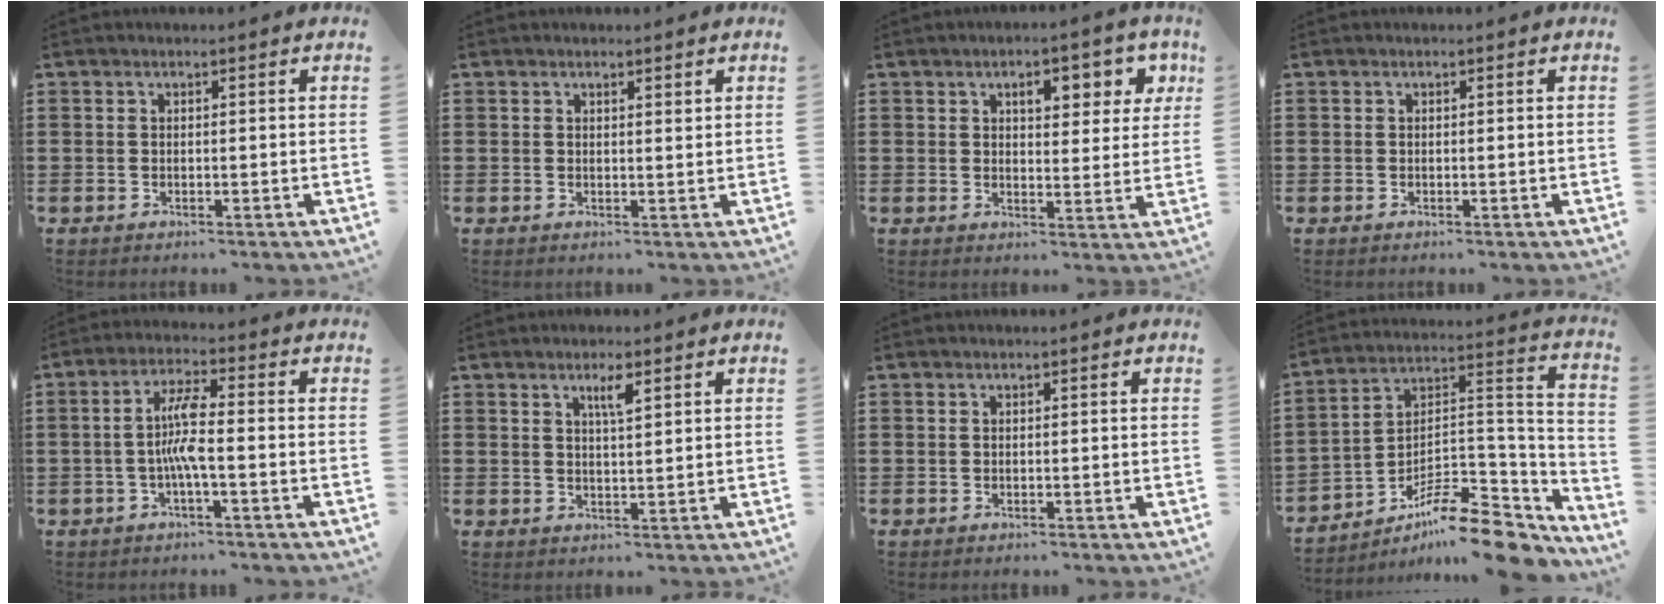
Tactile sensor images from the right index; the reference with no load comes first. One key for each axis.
{"total": 0.8, "fx": 0.7, "fy": 0.2, "fz": 0.4, "tx": -0.010, "ty": 0.000, "tz": 0.013}
{"total": 5.7, "fx": 2.7, "fy": 2.8, "fz": 4.2, "tx": -0.064, "ty": 0.000, "tz": 0.036}
{"total": 0.0}
{"total": 6.2, "fx": -1.0, "fy": 1.1, "fz": 6.0, "tx": -0.122, "ty": 0.001, "tz": -0.027}
{"total": 3.0, "fx": 1.7, "fy": 0.5, "fz": 2.4, "tx": -0.044, "ty": 0.001, "tz": 0.025}
{"total": 0.0}
{"total": 11.2, "fx": -8.7, "fy": 3.1, "fz": 6.4, "tx": -0.086, "ty": 0.015, "tz": -0.164}